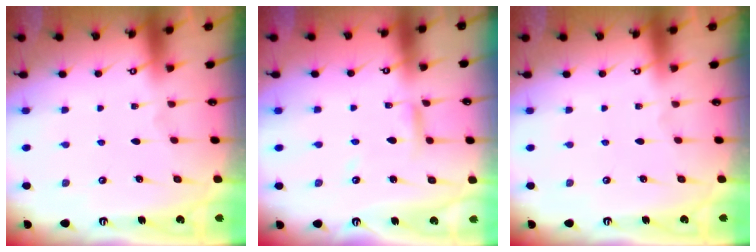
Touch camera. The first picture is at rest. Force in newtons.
{"total": 5.9, "press": 5.9, "slide": 0.5}
{"total": 0.0}